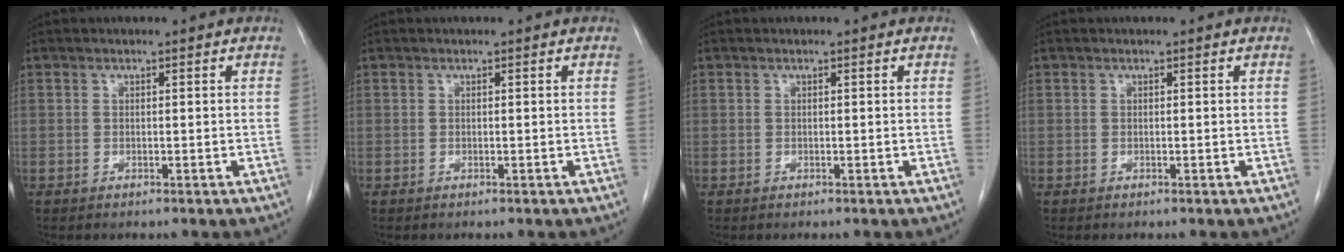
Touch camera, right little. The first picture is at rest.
{"total": 0.0}
{"total": 0.0}
{"total": 0.0}